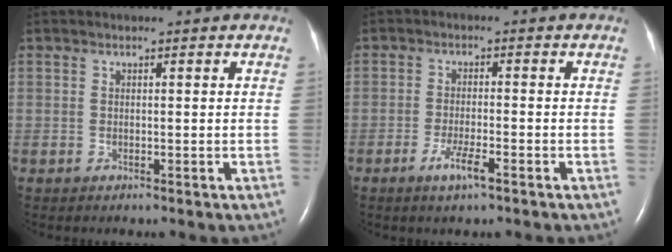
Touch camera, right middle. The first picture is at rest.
{"total": 3.6, "force": [-2.1, 0.3, 2.9], "torque": [-0.059, -0.005, -0.040]}